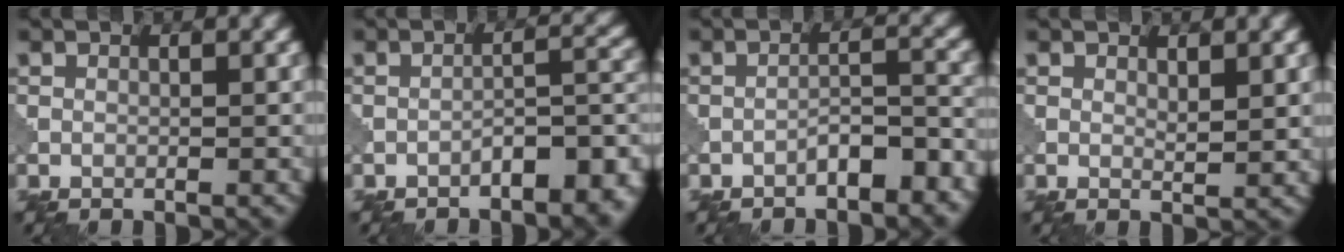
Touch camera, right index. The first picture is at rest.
{"total": 5.3, "force": [-3.2, 2.0, 3.8], "torque": [-0.047, 0.016, -0.044]}
{"total": 3.7, "force": [-2.4, 1.3, 2.5], "torque": [-0.037, 0.014, -0.037]}
{"total": 1.2, "force": [0.8, 0.4, 0.7], "torque": [-0.012, -0.003, 0.017]}